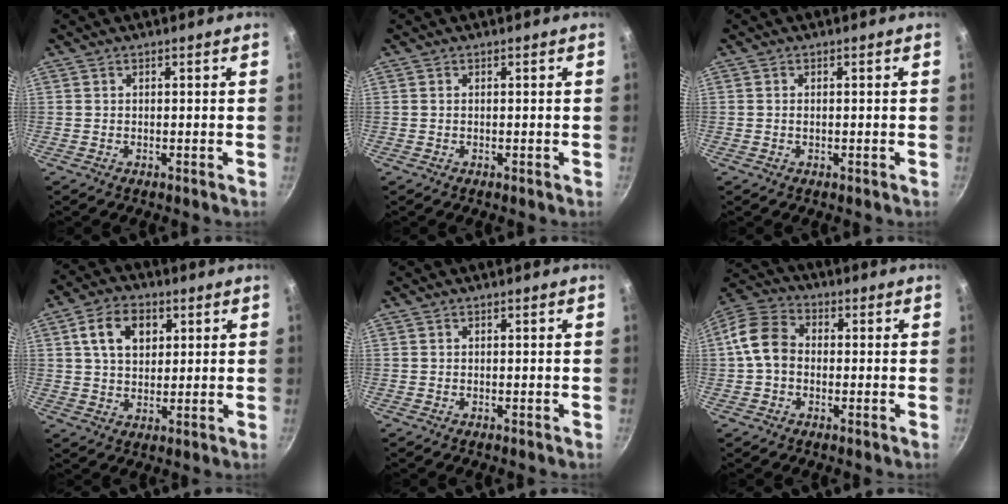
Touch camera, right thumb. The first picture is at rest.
{"total": 0.0}
{"total": 0.7, "force": [0.0, 0.4, 0.6], "torque": [-0.012, 0.002, -0.001]}
{"total": 9.0, "force": [3.0, 6.2, 5.8], "torque": [-0.085, 0.001, 0.048]}
{"total": 0.0}
{"total": 8.9, "force": [-0.3, 6.9, 5.6], "torque": [-0.091, 0.027, -0.023]}